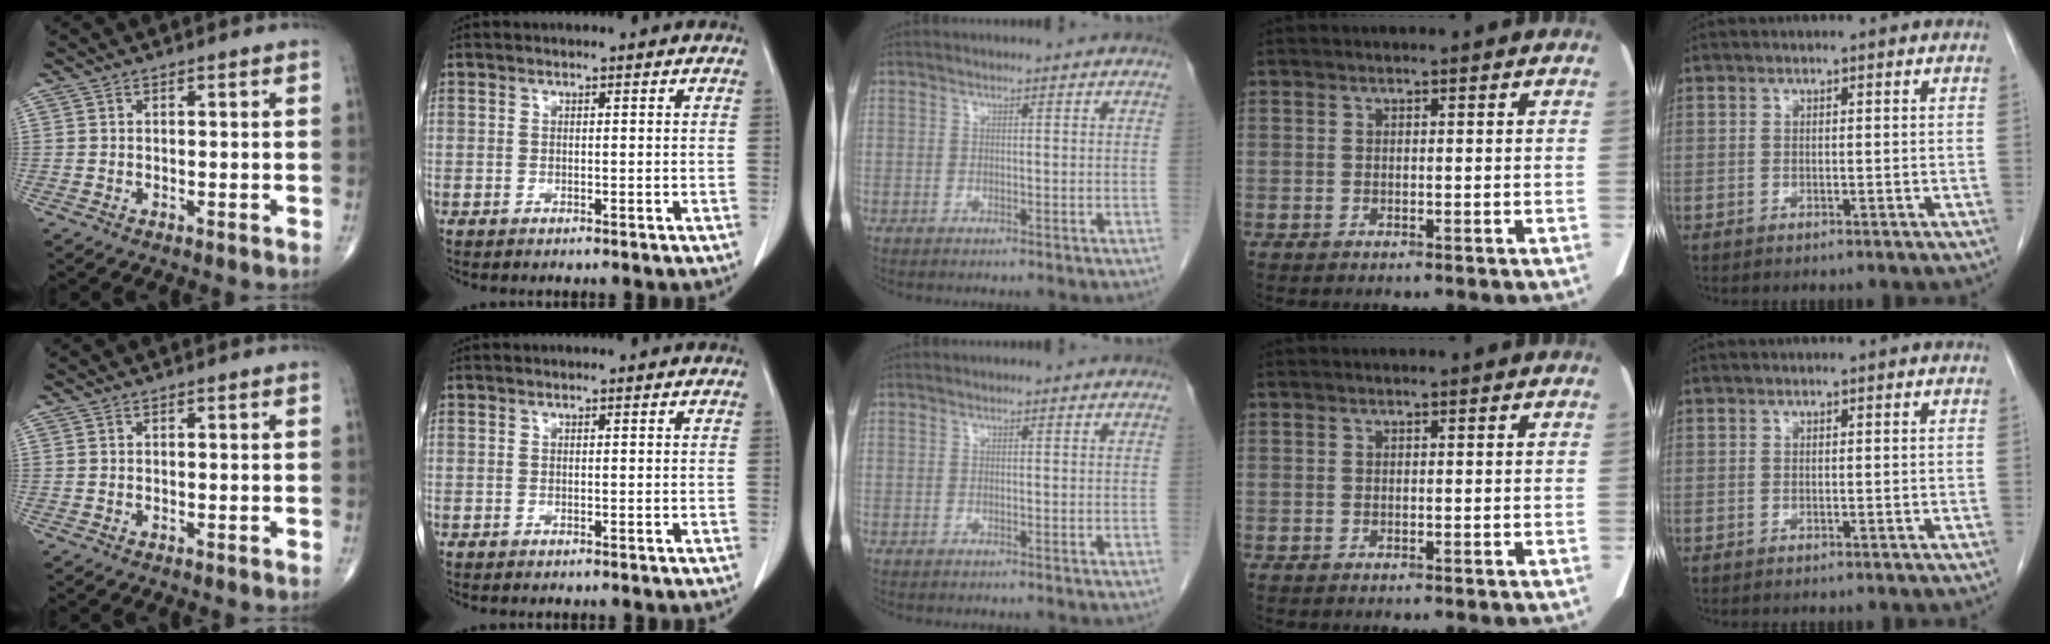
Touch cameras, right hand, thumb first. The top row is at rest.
{}